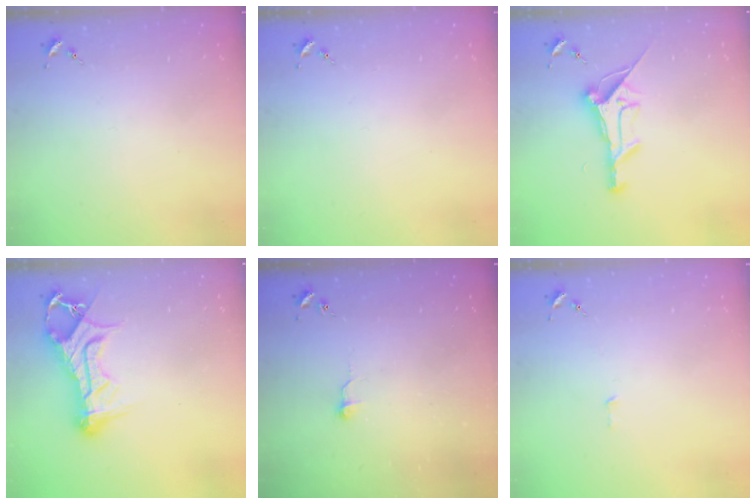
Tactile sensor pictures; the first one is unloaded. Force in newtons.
{"total": 0.0}
{"total": 14.0, "press": 14.0, "slide": 0.6}
{"total": 18.2, "press": 18.2, "slide": 1.8}
{"total": 5.7, "press": 5.7, "slide": 0.4}
{"total": 3.0, "press": 3.0, "slide": 0.2}